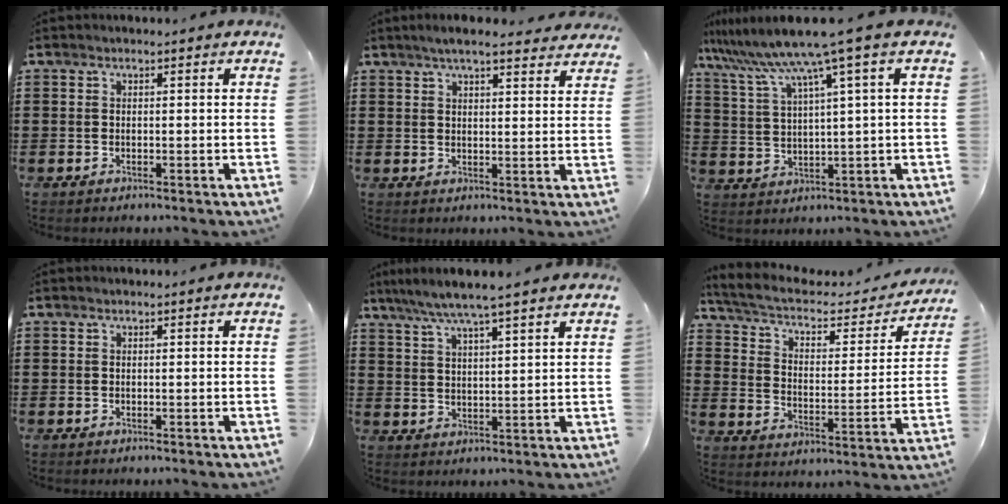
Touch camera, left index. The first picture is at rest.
{"total": 4.4, "force": [3.8, 0.3, 2.3], "torque": [-0.054, -0.005, 0.068]}
{"total": 8.2, "force": [5.3, -1.0, 6.1], "torque": [-0.146, -0.040, 0.082]}
{"total": 0.0}
{"total": 5.2, "force": [4.2, -0.5, 2.9], "torque": [-0.070, -0.020, 0.071]}
{"total": 4.6, "force": [3.1, 1.7, 2.9], "torque": [-0.072, -0.023, 0.047]}